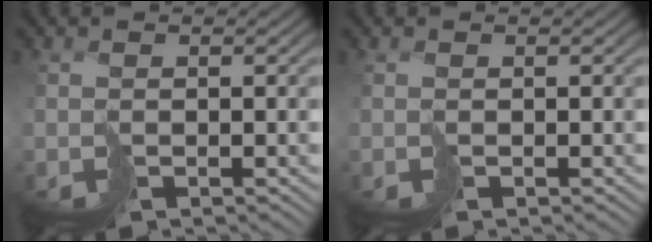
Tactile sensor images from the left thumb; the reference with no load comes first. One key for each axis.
{"total": 0.0}